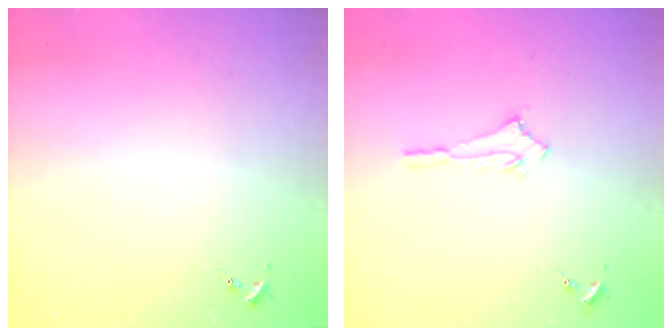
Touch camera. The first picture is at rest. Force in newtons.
{"total": 2.9, "press": 2.9, "slide": 0.2}